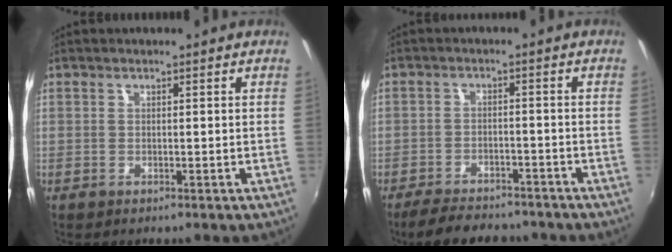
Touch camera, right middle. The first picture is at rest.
{"total": 10.8, "force": [-9.1, 3.6, 4.5], "torque": [-0.104, -0.009, -0.134]}